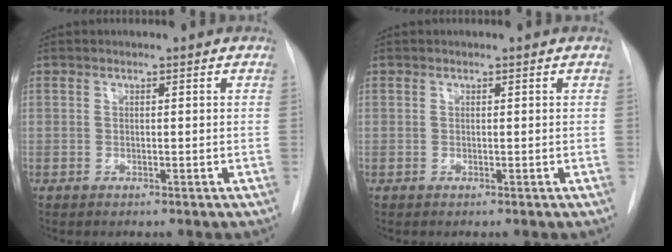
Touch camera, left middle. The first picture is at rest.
{"total": 0.0}